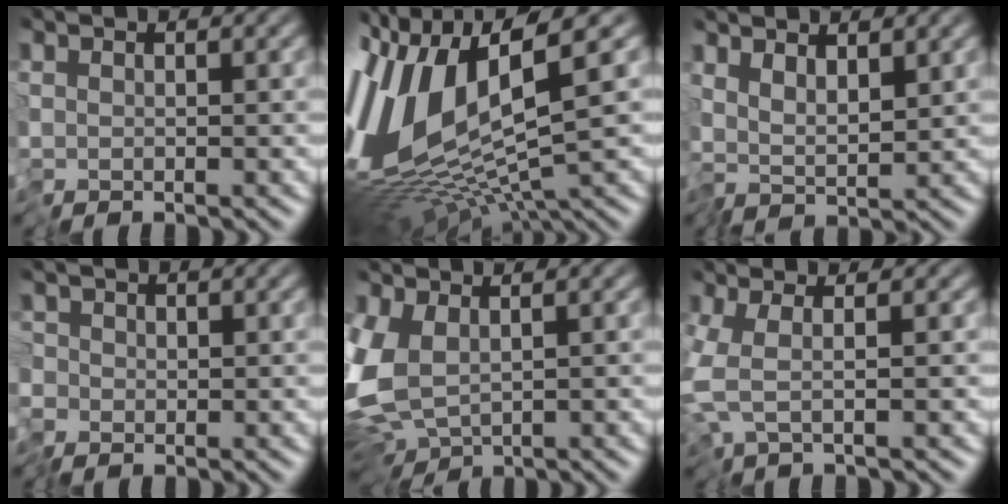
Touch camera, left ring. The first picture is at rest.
{"total": 14.1, "force": [0.8, 5.5, 12.9], "torque": [-0.279, -0.004, 0.022]}
{"total": 2.7, "force": [1.3, 1.1, 2.2], "torque": [-0.048, -0.001, 0.021]}
{"total": 1.9, "force": [-0.5, 1.8, 0.4], "torque": [-0.012, -0.004, -0.012]}
{"total": 7.1, "force": [-1.0, 4.2, 5.7], "torque": [-0.146, -0.016, -0.013]}
{"total": 2.6, "force": [-0.8, 0.8, 2.4], "torque": [-0.061, -0.005, -0.018]}